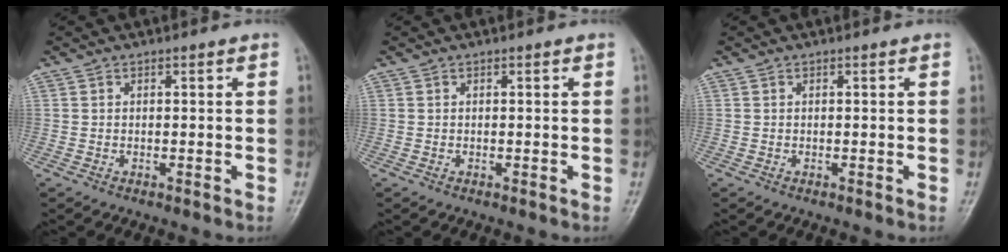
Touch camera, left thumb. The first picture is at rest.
{"total": 0.0}
{"total": 0.0}